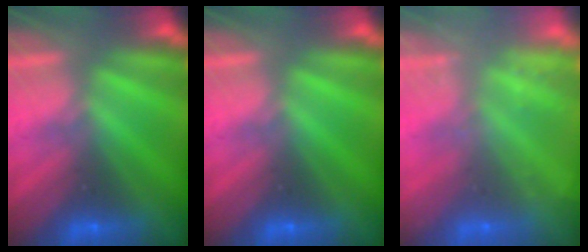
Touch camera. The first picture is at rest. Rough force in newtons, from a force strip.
{"total": 0.0}
{"total": 2.4}